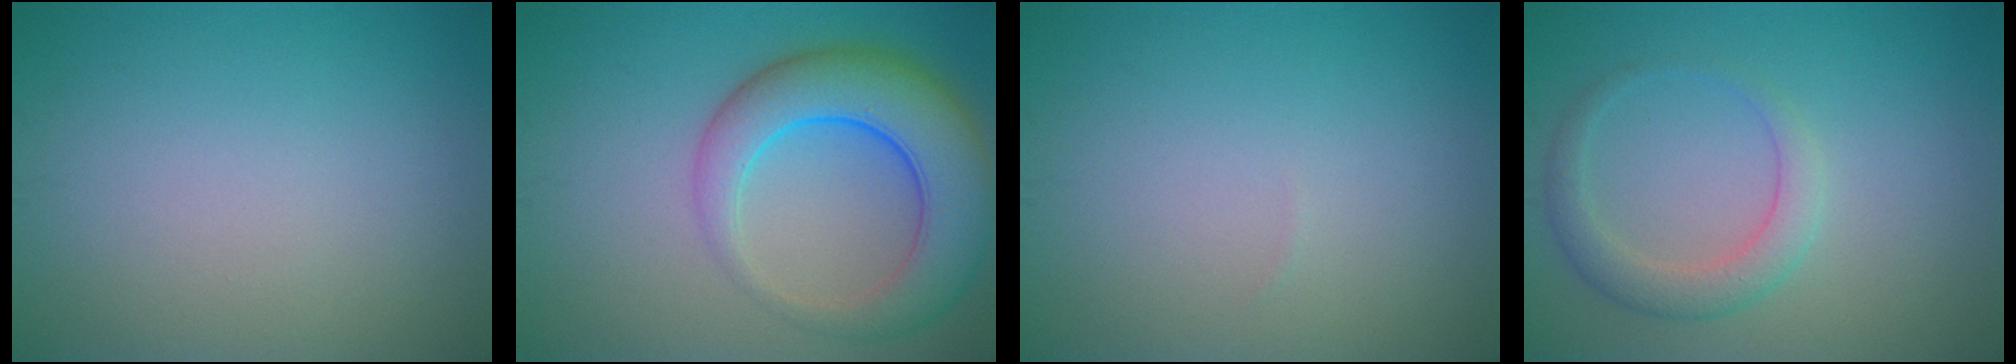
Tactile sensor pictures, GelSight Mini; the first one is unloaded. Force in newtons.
{"total": 8.2, "press": 8.2, "slide": 0.3}
{"total": 0.0}
{"total": 2.8, "press": 2.8, "slide": 0.3}